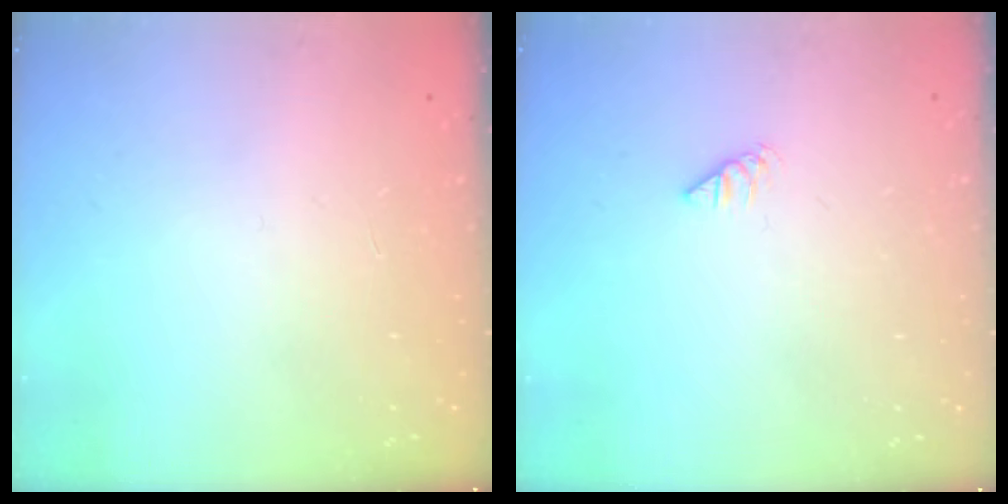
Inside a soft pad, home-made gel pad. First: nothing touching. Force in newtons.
{"total": 0.0}